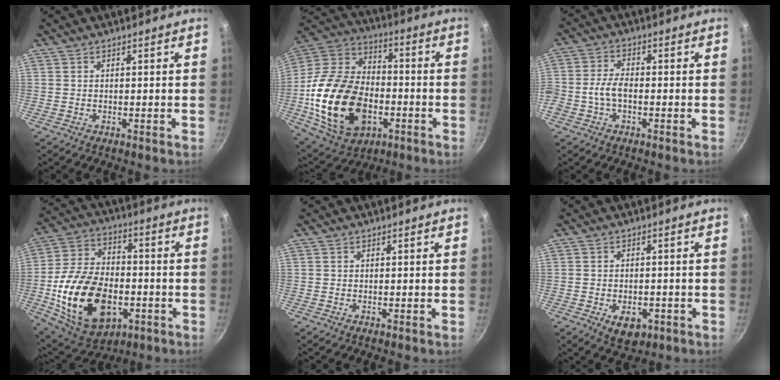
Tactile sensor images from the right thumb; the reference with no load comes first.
{"total": 26.3, "force": [-6.1, 17.5, 18.7], "torque": [-0.334, 0.032, -0.103]}
{"total": 4.6, "force": [-1.5, 2.8, 3.3], "torque": [-0.065, 0.023, -0.036]}
{"total": 23.9, "force": [-5.7, 15.2, 17.5], "torque": [-0.308, 0.026, -0.086]}
{"total": 0.0}
{"total": 6.1, "force": [-2.3, 3.9, 4.0], "torque": [-0.042, 0.006, -0.024]}